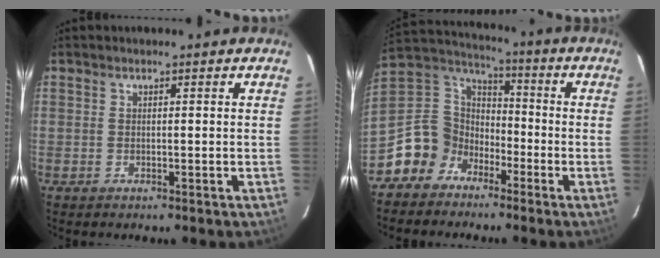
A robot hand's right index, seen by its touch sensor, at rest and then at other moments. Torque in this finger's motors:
{"motor_torque": [0.51, -0.39, 0.21, -0.05]}